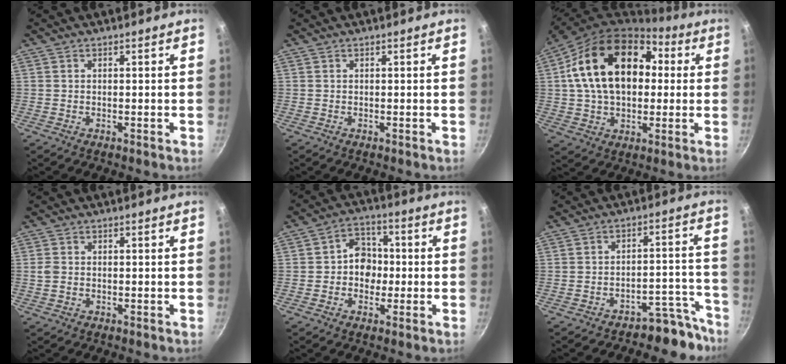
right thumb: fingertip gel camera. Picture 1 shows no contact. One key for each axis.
{"total": 0.0}
{"total": 21.6, "fx": 4.0, "fy": 14.6, "fz": 15.4, "tx": -0.237, "ty": 0.031, "tz": 0.057}
{"total": 2.0, "fx": -0.3, "fy": 1.6, "fz": 1.1, "tx": -0.023, "ty": 0.005, "tz": -0.006}
{"total": 7.7, "fx": -0.5, "fy": 6.5, "fz": 4.1, "tx": -0.013, "ty": 0.018, "tz": -0.017}
{"total": 8.9, "fx": -7.8, "fy": 3.6, "fz": 2.1, "tx": 0.047, "ty": 0.099, "tz": -0.107}